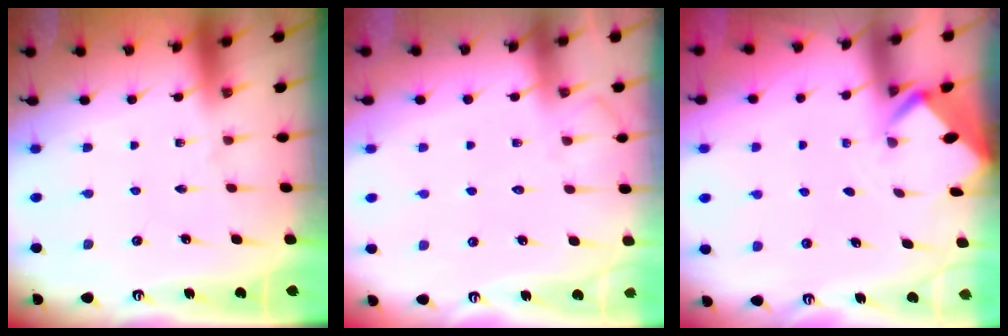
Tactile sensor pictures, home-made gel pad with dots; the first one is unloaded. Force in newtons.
{"total": 5.9, "press": 5.9, "slide": 0.7}
{"total": 2.4, "press": 2.4, "slide": 0.2}